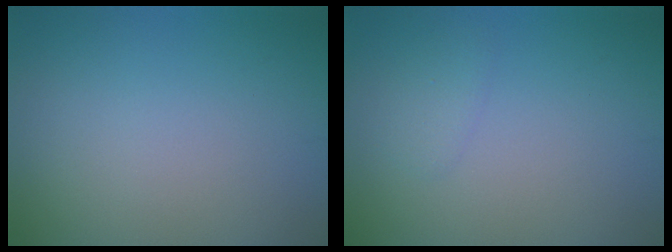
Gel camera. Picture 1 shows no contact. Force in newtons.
{"total": 1.0, "press": 1.0, "slide": 0.1}